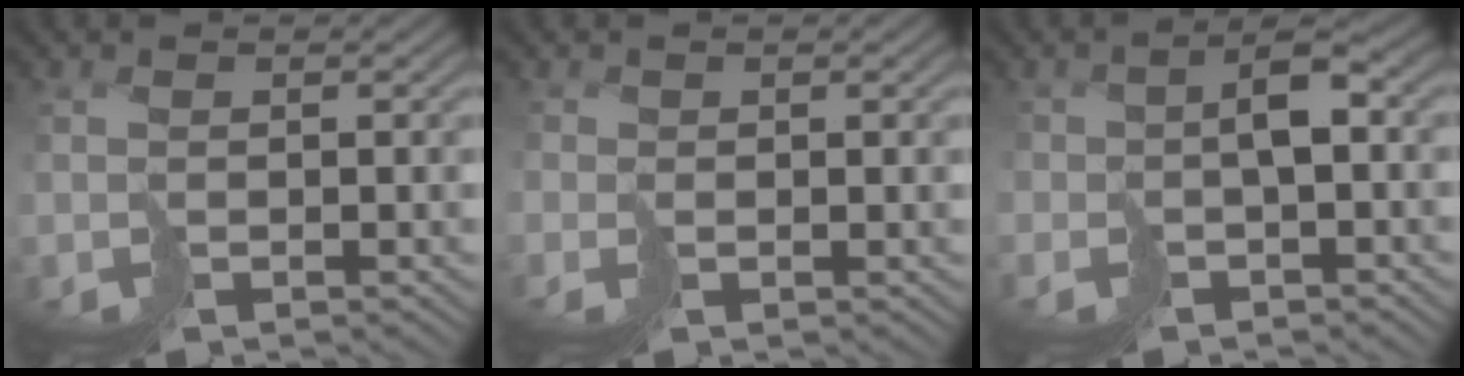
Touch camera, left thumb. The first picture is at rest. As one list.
[{"total": 1.0, "force": [0.4, -0.1, -0.9], "torque": [0.020, 0.001, 0.007]}, {"total": 3.5, "force": [-0.9, 2.3, 2.5], "torque": [-0.027, 0.009, -0.018]}]